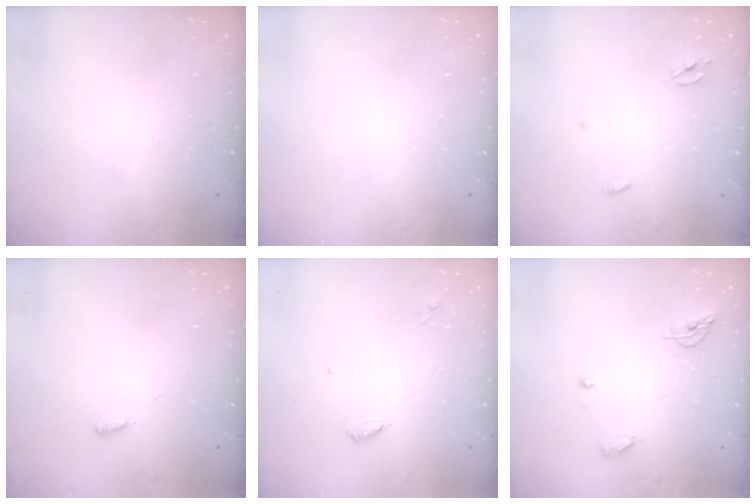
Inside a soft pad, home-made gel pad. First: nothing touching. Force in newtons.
{"total": 1.1, "press": 0.9, "slide": 0.6}
{"total": 2.3, "press": 2.3, "slide": 0.1}
{"total": 2.7, "press": 2.6, "slide": 0.9}
{"total": 3.6, "press": 3.6, "slide": 0.3}
{"total": 6.7, "press": 6.7, "slide": 0.3}